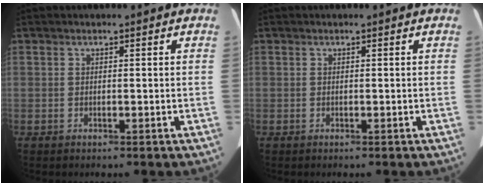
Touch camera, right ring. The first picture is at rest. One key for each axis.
{"total": 0.0}